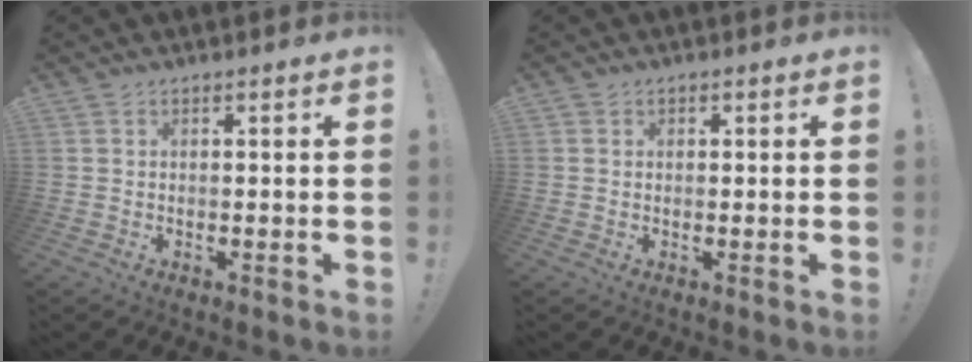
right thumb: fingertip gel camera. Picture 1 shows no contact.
{"total": 0.7, "force": [0.0, 0.7, 0.1], "torque": [0.006, 0.000, -0.001]}